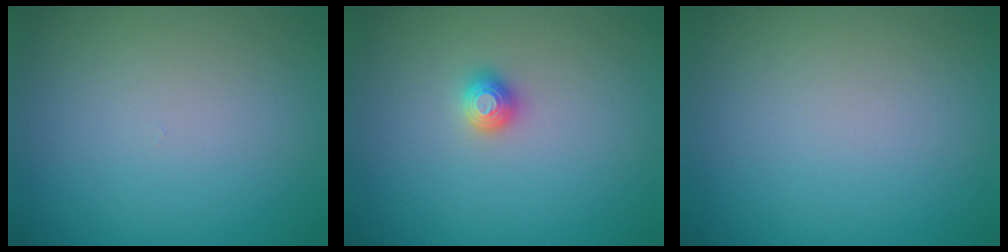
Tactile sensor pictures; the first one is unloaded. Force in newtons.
{"total": 1.2, "press": 1.1, "slide": 0.3}
{"total": 0.0}